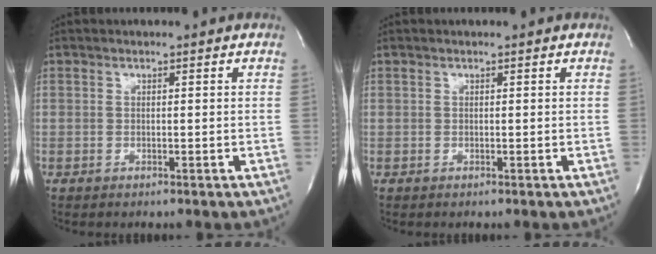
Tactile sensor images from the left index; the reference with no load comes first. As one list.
[{"total": 0.0}]